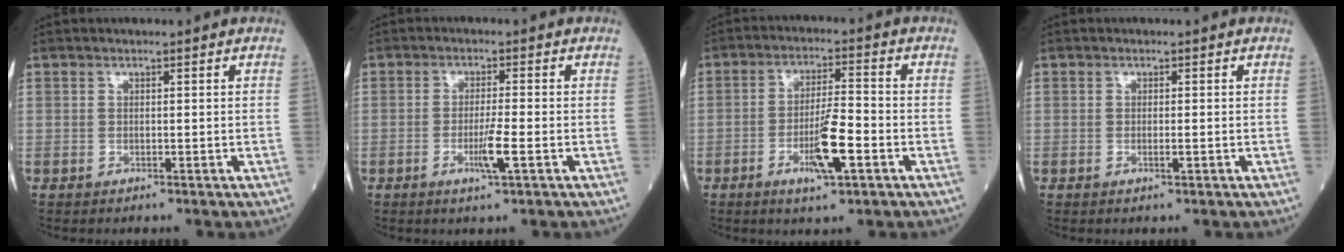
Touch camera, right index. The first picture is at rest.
{"total": 4.1, "force": [-1.5, -0.2, 3.8], "torque": [-0.071, -0.007, -0.027]}
{"total": 7.8, "force": [-3.1, 1.0, 7.1], "torque": [-0.130, -0.003, -0.052]}
{"total": 0.8, "force": [-0.3, 0.0, 0.7], "torque": [-0.015, -0.001, -0.003]}